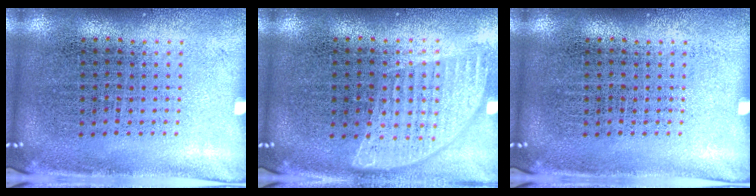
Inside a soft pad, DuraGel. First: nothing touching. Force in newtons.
{"total": 0.9, "press": 0.9, "slide": 0.2}
{"total": 0.0}